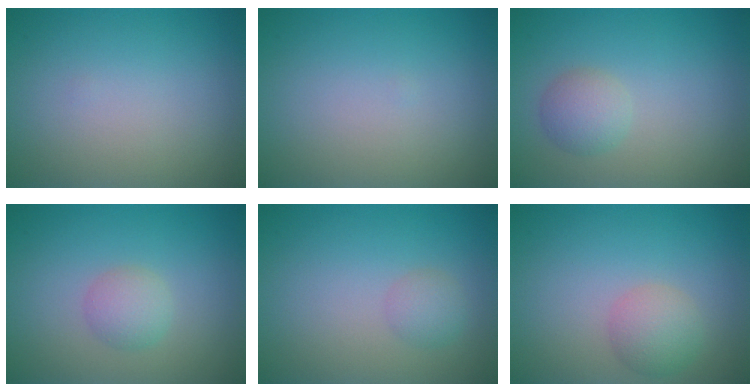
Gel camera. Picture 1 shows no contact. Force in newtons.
{"total": 0.0}
{"total": 2.2, "press": 2.2, "slide": 0.1}
{"total": 2.0, "press": 2.0, "slide": 0.0}
{"total": 1.5, "press": 1.5, "slide": 0.0}
{"total": 2.6, "press": 2.6, "slide": 0.1}